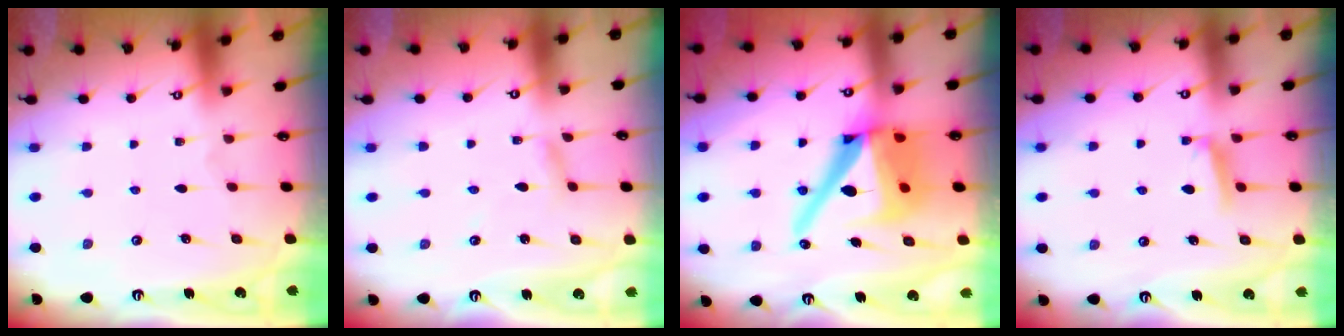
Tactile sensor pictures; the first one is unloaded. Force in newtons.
{"total": 2.3, "press": 2.3, "slide": 0.2}
{"total": 20.2, "press": 20.0, "slide": 2.6}
{"total": 5.0, "press": 5.0, "slide": 0.6}